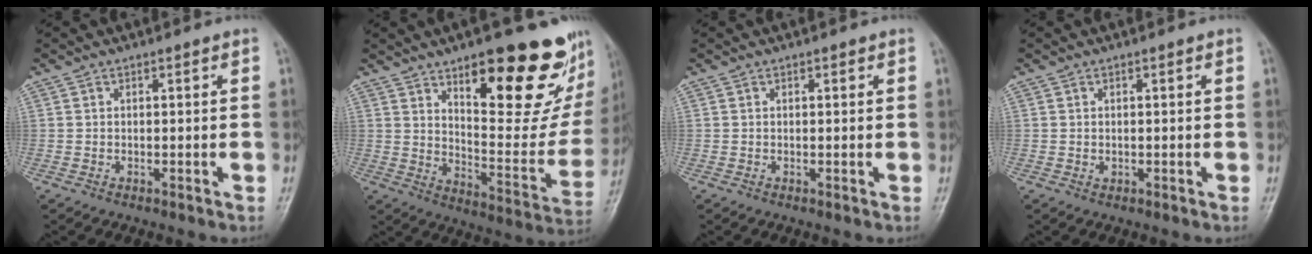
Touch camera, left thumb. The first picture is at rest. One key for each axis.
{"total": 26.3, "fx": 14.5, "fy": 9.1, "fz": 19.9, "tx": -0.227, "ty": -0.075, "tz": 0.212}
{"total": 0.7, "fx": 0.4, "fy": 0.3, "fz": 0.5, "tx": -0.004, "ty": -0.001, "tz": 0.004}
{"total": 0.8, "fx": 0.2, "fy": 0.6, "fz": 0.5, "tx": -0.003, "ty": 0.000, "tz": 0.004}